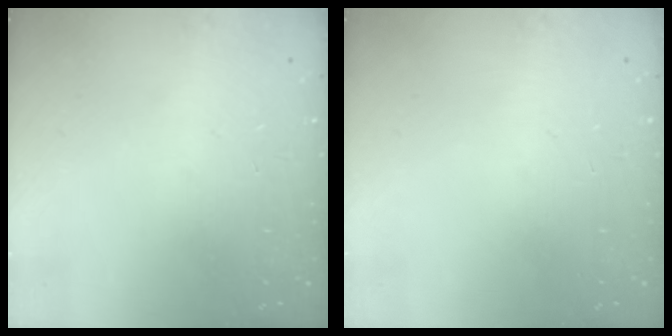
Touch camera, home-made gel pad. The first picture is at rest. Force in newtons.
{"total": 0.0}